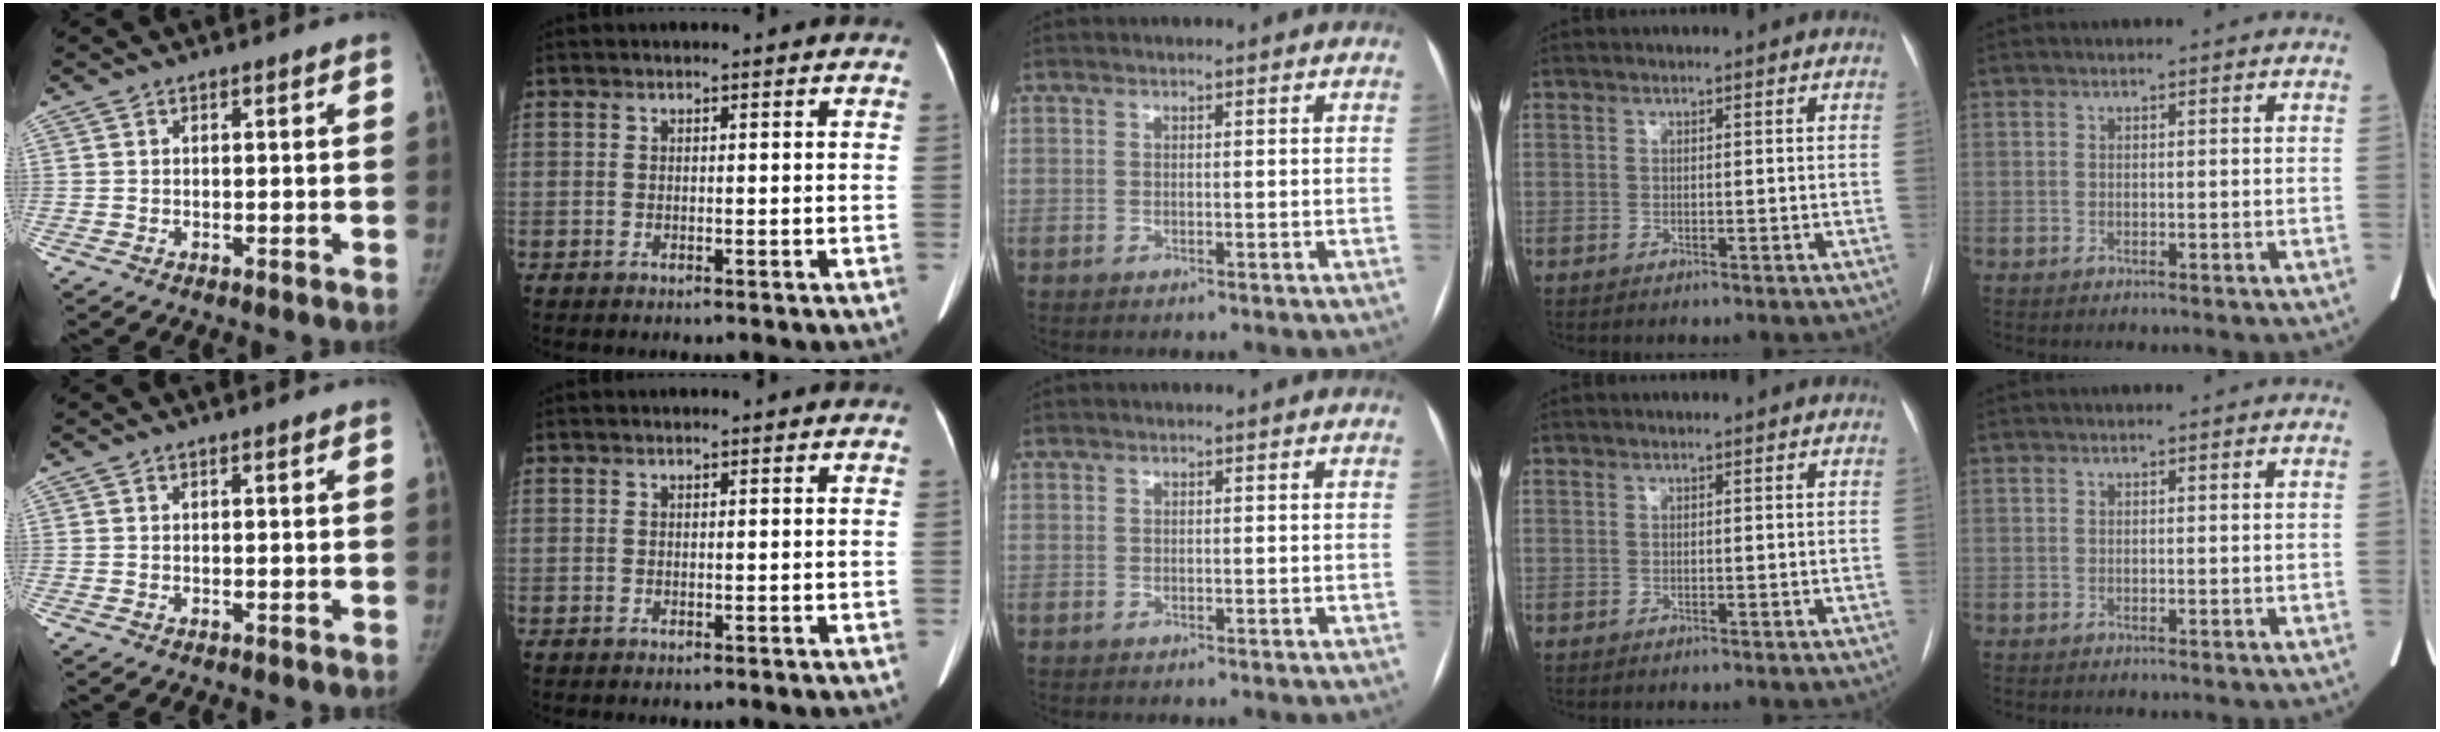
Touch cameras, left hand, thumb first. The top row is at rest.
{}